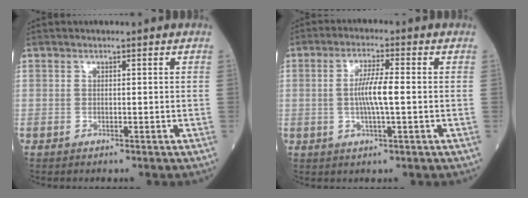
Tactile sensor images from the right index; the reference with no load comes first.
{"total": 5.6, "force": [-0.2, 0.3, 5.6], "torque": [-0.108, 0.001, -0.007]}